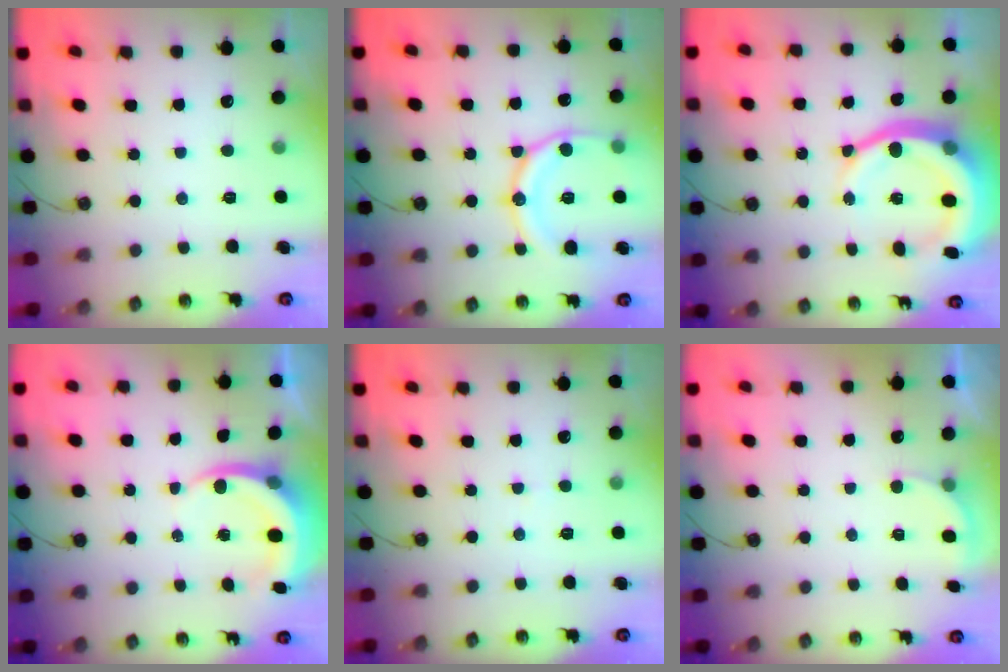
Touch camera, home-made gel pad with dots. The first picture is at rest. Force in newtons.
{"total": 16.3, "press": 16.2, "slide": 1.8}
{"total": 16.2, "press": 16.0, "slide": 2.6}
{"total": 5.6, "press": 5.6, "slide": 0.4}
{"total": 5.5, "press": 5.5, "slide": 0.6}
{"total": 2.5, "press": 2.4, "slide": 0.7}